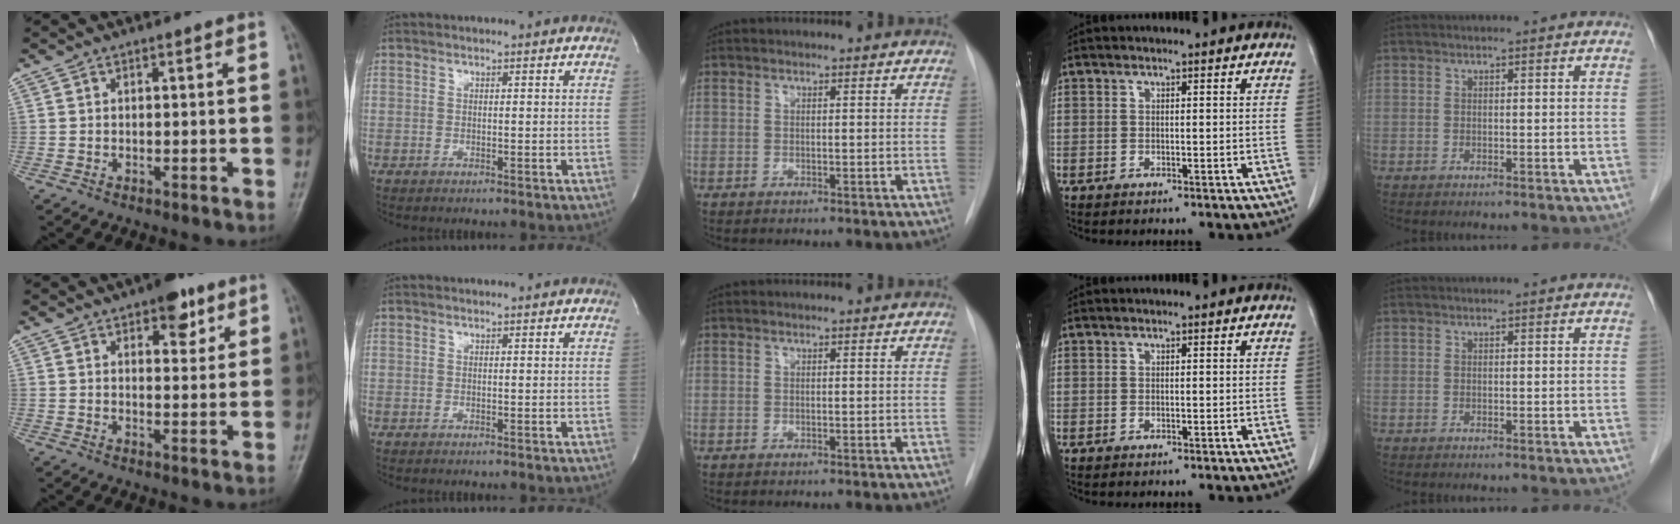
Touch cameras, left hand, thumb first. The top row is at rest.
{"thumb": {"total": 6.7, "force": [4.0, 3.2, 4.4], "torque": [-0.032, -0.017, 0.051]}}